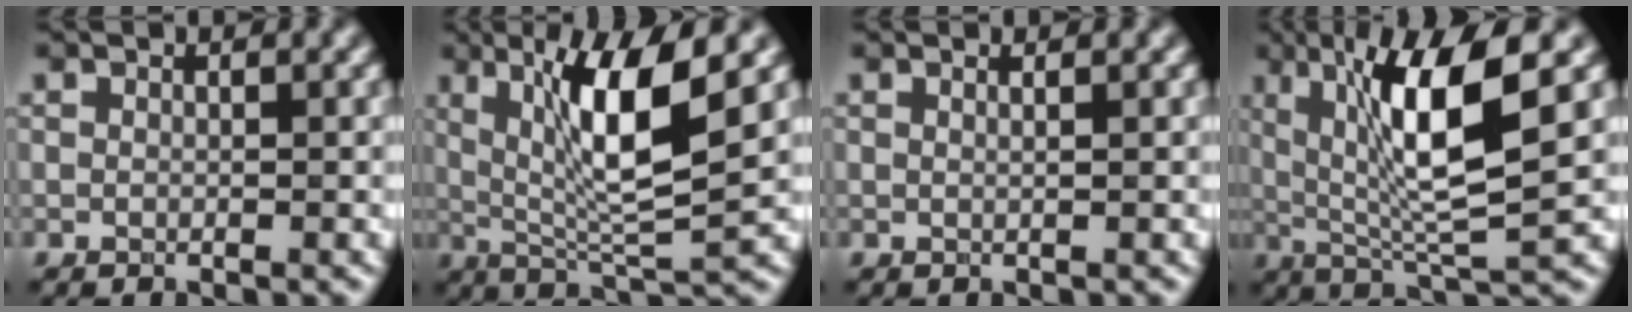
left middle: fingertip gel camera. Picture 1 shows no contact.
{"total": 8.8, "force": [2.2, 1.9, 8.3], "torque": [-0.133, -0.011, 0.043]}
{"total": 1.1, "force": [0.5, 0.6, 0.8], "torque": [-0.003, -0.001, -0.006]}
{"total": 10.0, "force": [2.2, 2.2, 9.5], "torque": [-0.157, -0.006, 0.044]}